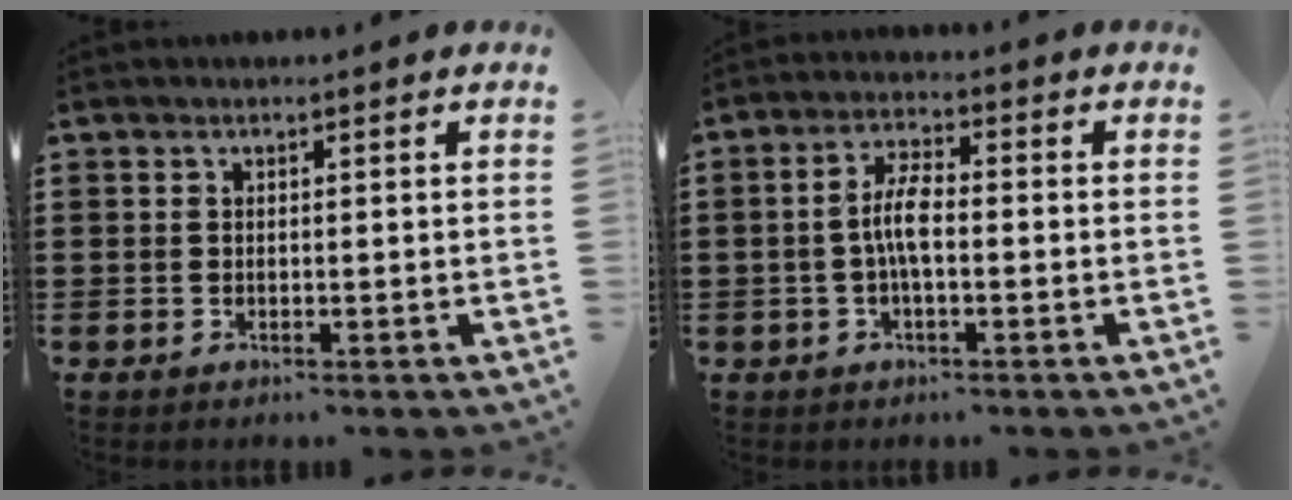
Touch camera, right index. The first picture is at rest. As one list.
[{"total": 5.2, "force": [-0.6, 2.0, 4.8], "torque": [-0.099, 0.002, -0.014]}]